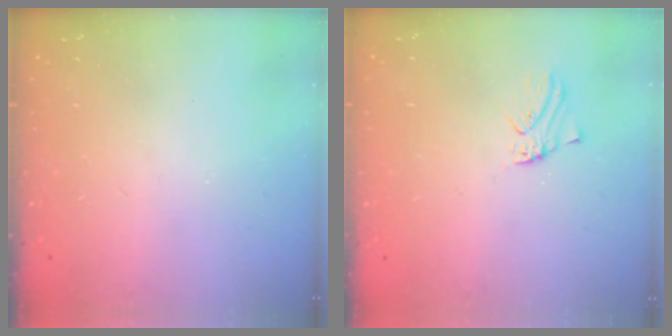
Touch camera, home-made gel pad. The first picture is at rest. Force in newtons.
{"total": 0.0}